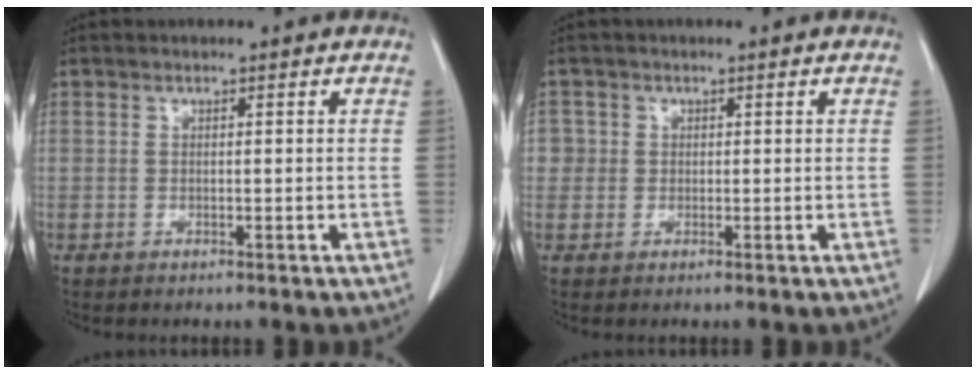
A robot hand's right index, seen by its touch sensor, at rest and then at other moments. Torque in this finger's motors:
{"motor_torque": [-0.03, 0.02, 0.01, 0.00]}